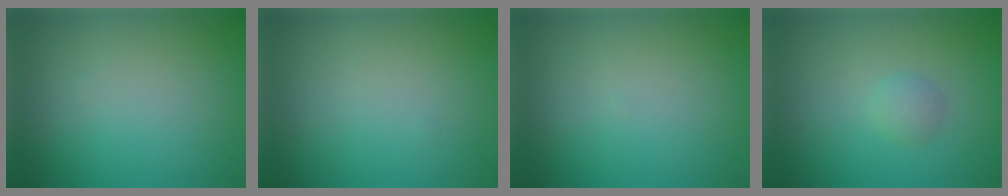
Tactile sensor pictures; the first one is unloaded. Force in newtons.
{"total": 0.0}
{"total": 0.0}
{"total": 1.2, "press": 1.2, "slide": 0.0}